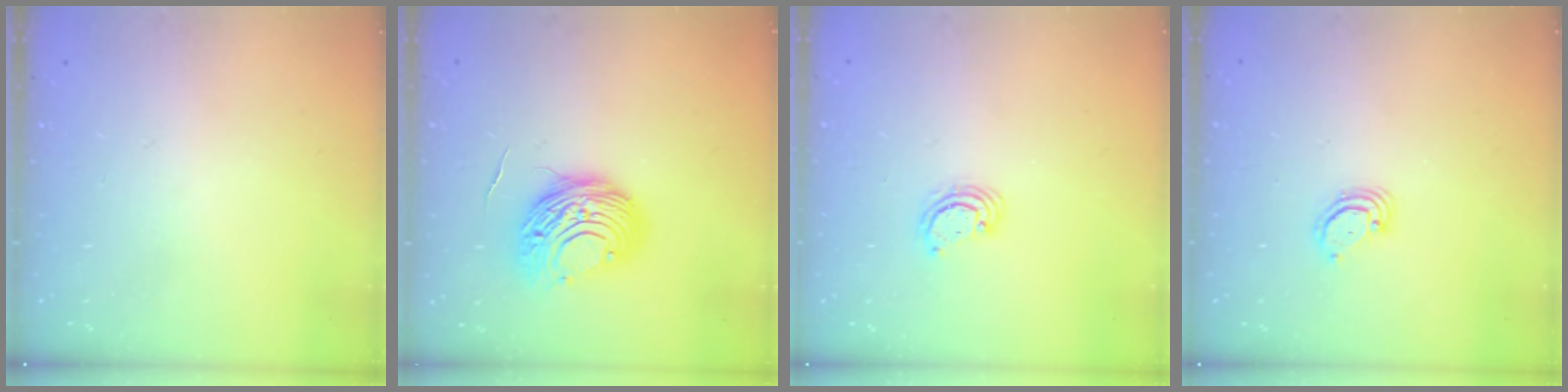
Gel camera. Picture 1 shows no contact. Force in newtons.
{"total": 11.3, "press": 11.3, "slide": 0.9}
{"total": 3.1, "press": 3.1, "slide": 0.3}
{"total": 2.8, "press": 2.8, "slide": 0.3}